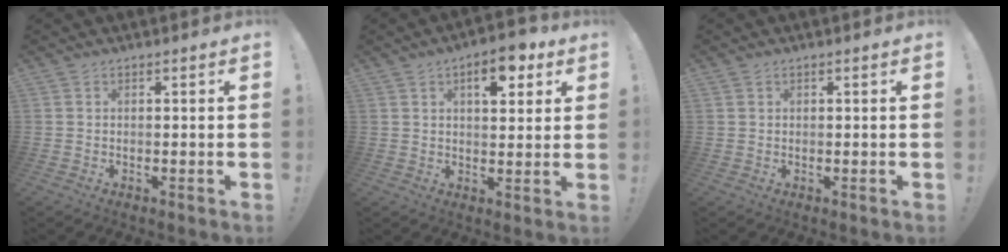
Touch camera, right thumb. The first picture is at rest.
{"total": 8.8, "force": [4.4, 4.2, 6.4], "torque": [-0.068, -0.016, 0.069]}
{"total": 0.7, "force": [0.5, 0.5, 0.3], "torque": [-0.012, 0.003, 0.010]}